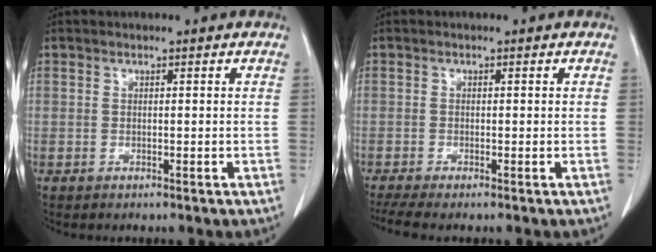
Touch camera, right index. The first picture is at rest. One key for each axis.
{"total": 2.9, "fx": -2.2, "fy": -0.1, "fz": 1.9, "tx": -0.043, "ty": -0.008, "tz": -0.045}